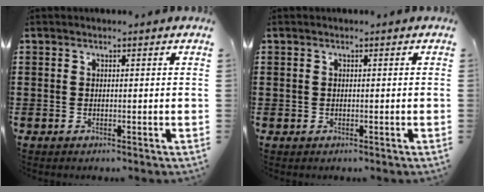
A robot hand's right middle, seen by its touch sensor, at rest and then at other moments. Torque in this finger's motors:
{"motor_torque": [-0.49, 0.49, 0.00, -0.01]}